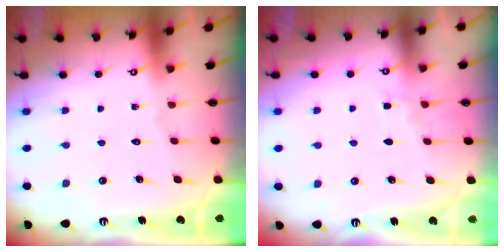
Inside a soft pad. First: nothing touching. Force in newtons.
{"total": 3.4, "press": 3.4, "slide": 0.5}